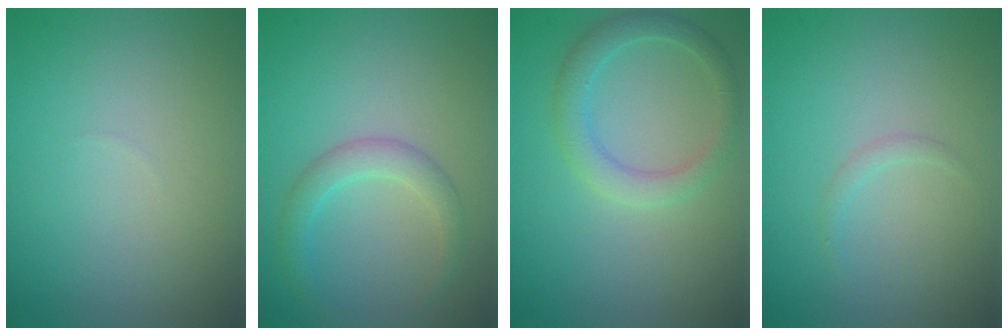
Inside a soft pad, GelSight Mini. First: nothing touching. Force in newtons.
{"total": 2.4, "press": 2.4, "slide": 0.1}
{"total": 2.9, "press": 2.9, "slide": 0.1}
{"total": 0.7, "press": 0.7, "slide": 0.1}